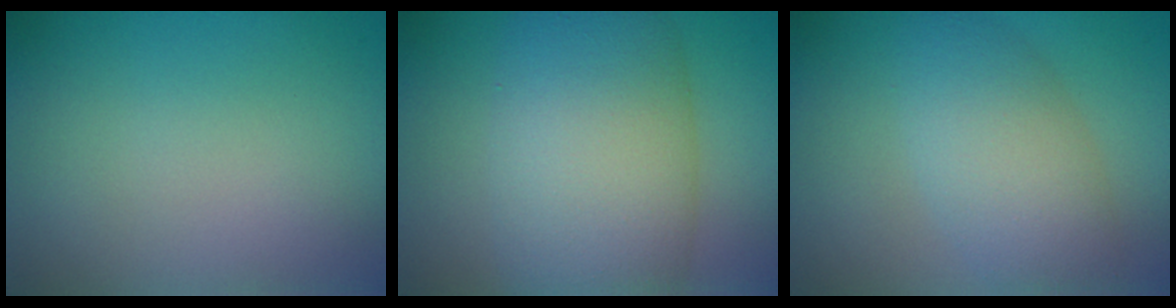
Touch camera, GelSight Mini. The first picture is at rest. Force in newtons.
{"total": 10.3, "press": 10.3, "slide": 0.5}
{"total": 5.1, "press": 5.1, "slide": 0.3}